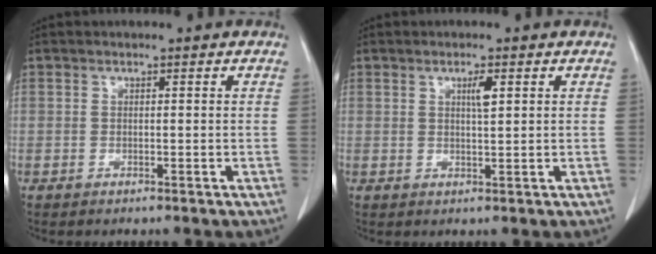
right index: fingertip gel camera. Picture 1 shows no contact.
{"total": 2.2, "force": [0.9, 0.2, 2.0], "torque": [-0.036, -0.002, 0.015]}